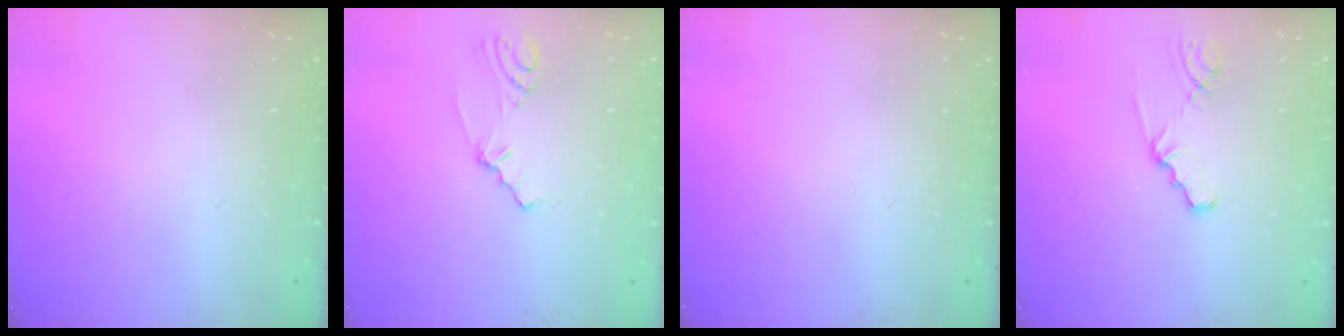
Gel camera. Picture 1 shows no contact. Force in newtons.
{"total": 1.8, "press": 1.7, "slide": 0.5}
{"total": 0.0}
{"total": 1.9, "press": 1.9, "slide": 0.3}